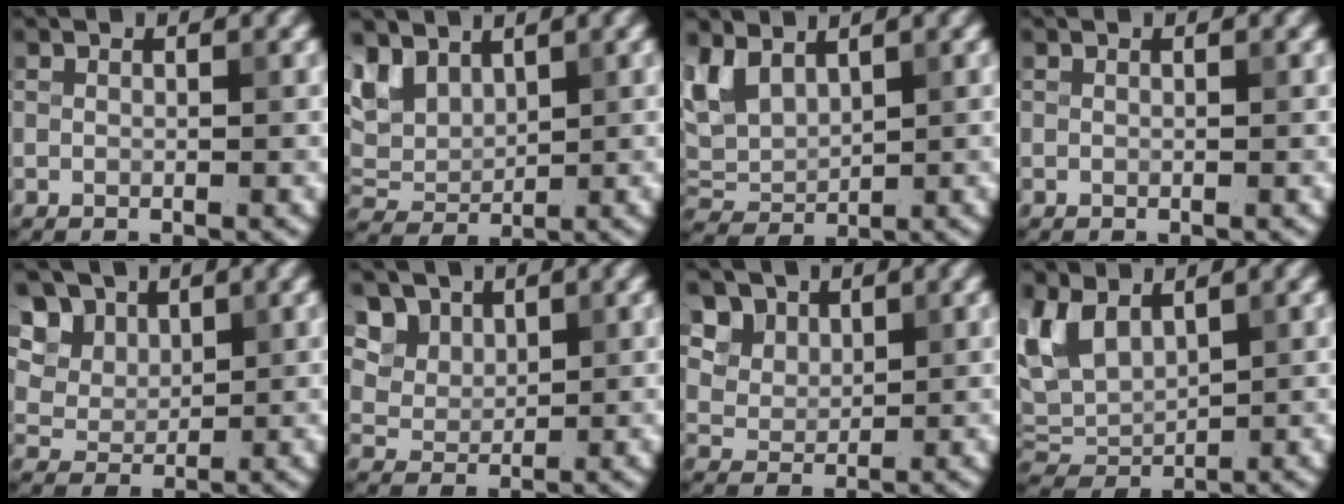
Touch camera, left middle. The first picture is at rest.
{"total": 4.7, "force": [2.9, 2.8, 2.4], "torque": [-0.061, 0.004, 0.053]}
{"total": 4.2, "force": [2.3, 2.5, 2.4], "torque": [-0.059, 0.004, 0.048]}
{"total": 0.0}
{"total": 8.4, "force": [4.7, 5.8, 3.7], "torque": [-0.096, 0.011, 0.079]}
{"total": 6.5, "force": [3.9, 4.5, 2.6], "torque": [-0.072, -0.003, 0.076]}
{"total": 6.2, "force": [3.8, 4.2, 2.4], "torque": [-0.070, -0.003, 0.077]}
{"total": 5.0, "force": [2.3, 3.1, 3.2], "torque": [-0.078, 0.002, 0.046]}